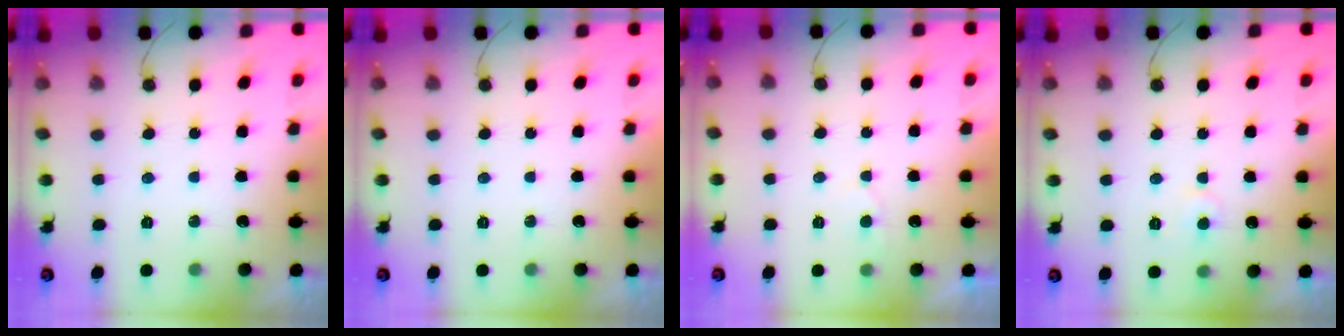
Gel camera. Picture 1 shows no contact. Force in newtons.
{"total": 0.0}
{"total": 3.0, "press": 3.0, "slide": 0.3}
{"total": 4.1, "press": 4.1, "slide": 0.4}